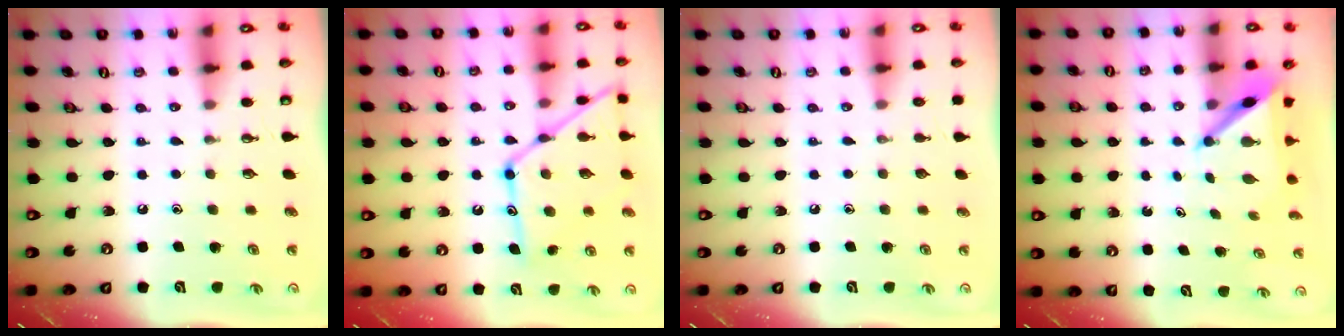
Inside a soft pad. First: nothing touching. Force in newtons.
{"total": 16.8, "press": 16.7, "slide": 1.5}
{"total": 0.0}
{"total": 4.9, "press": 4.9, "slide": 0.2}